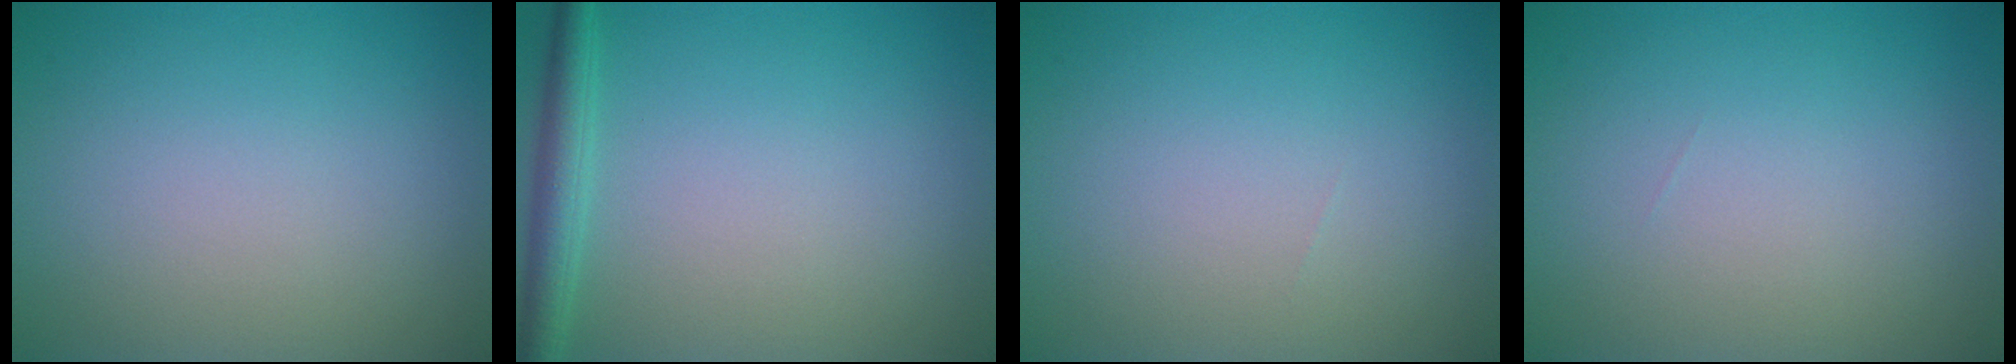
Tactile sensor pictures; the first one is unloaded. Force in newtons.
{"total": 2.5, "press": 2.5, "slide": 0.1}
{"total": 0.0}
{"total": 0.0}